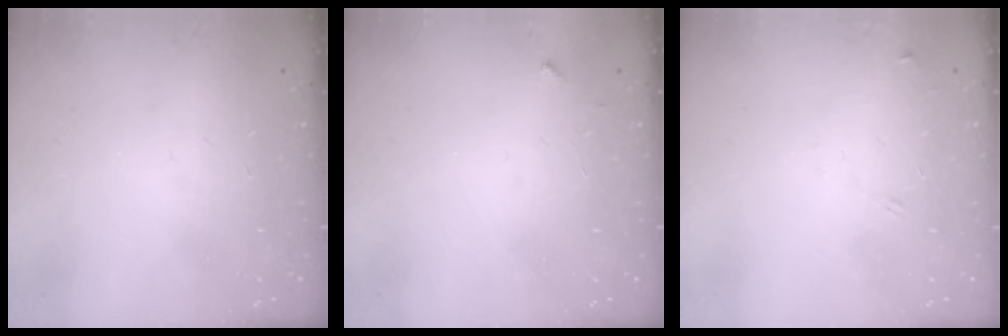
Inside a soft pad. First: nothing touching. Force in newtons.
{"total": 2.0, "press": 2.0, "slide": 0.2}
{"total": 5.7, "press": 5.6, "slide": 0.7}